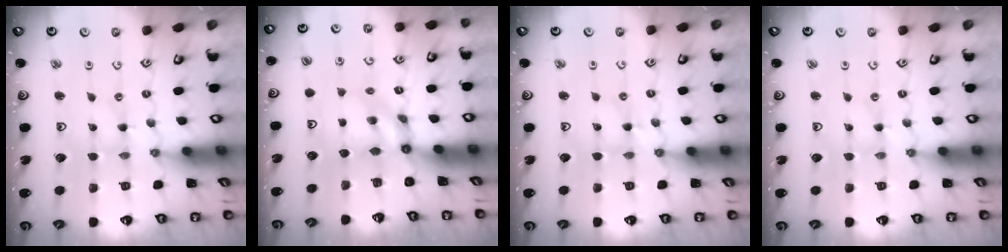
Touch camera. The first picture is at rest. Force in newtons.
{"total": 5.3, "press": 5.3, "slide": 0.3}
{"total": 1.6, "press": 1.5, "slide": 0.2}
{"total": 0.0}